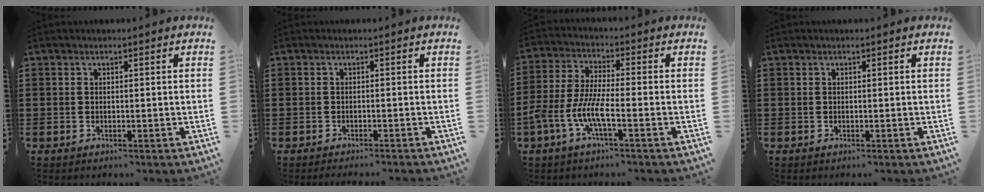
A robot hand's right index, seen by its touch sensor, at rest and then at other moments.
{"total": 1.0, "force": [-1.0, -0.2, -0.1], "torque": [-0.002, -0.001, -0.020]}
{"total": 7.1, "force": [-3.6, 1.4, 6.0], "torque": [-0.147, -0.016, -0.076]}
{"total": 0.0}